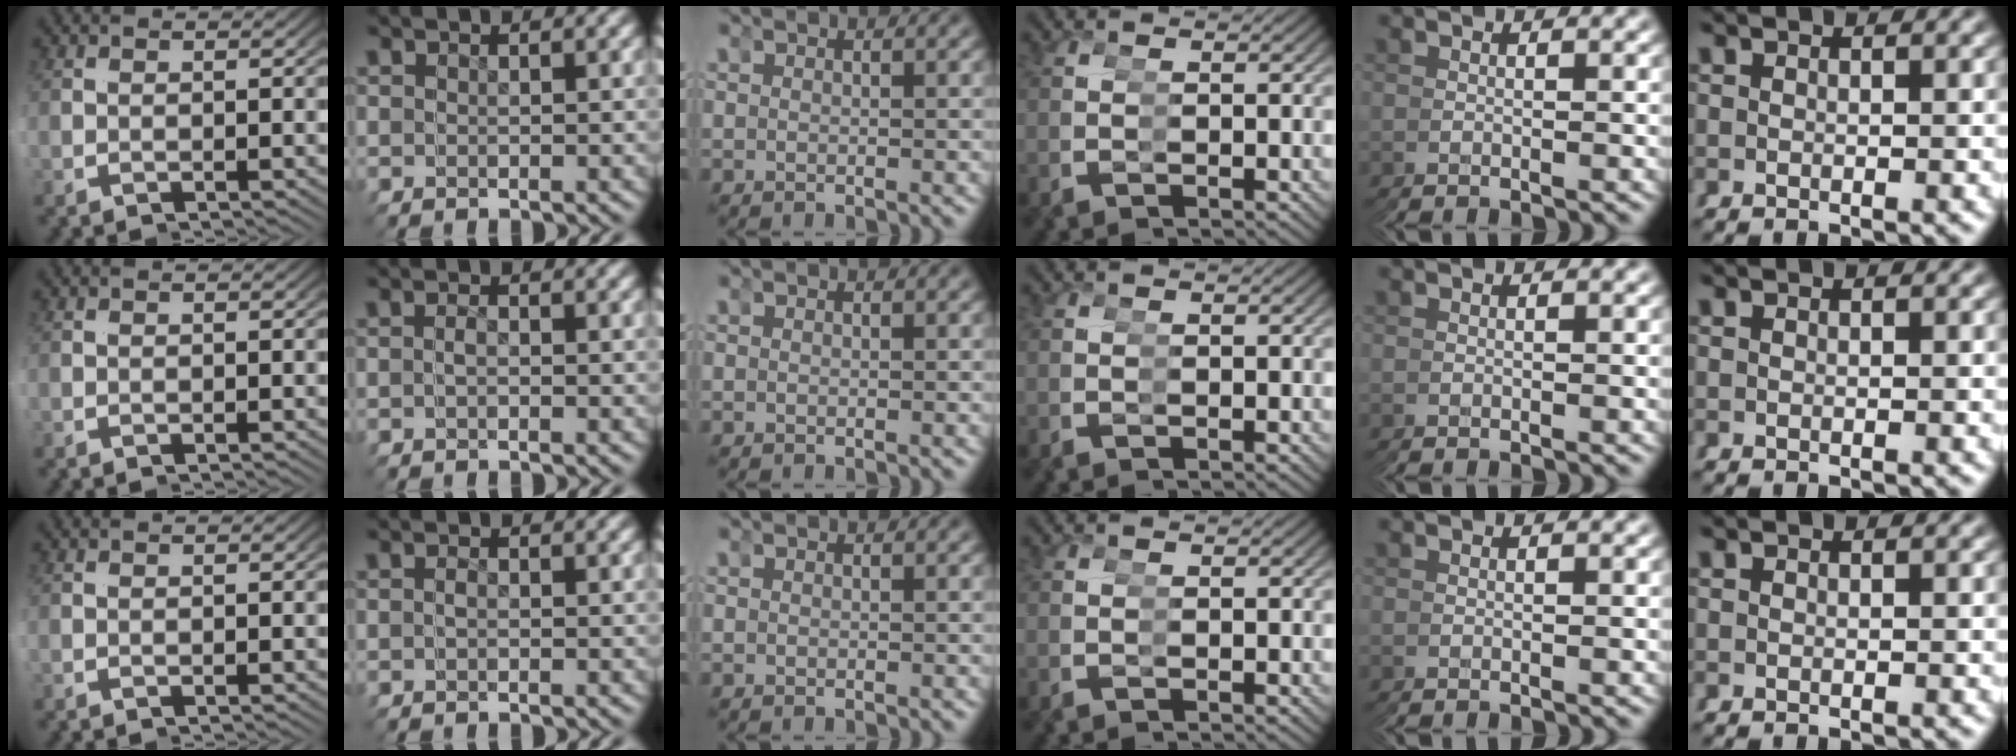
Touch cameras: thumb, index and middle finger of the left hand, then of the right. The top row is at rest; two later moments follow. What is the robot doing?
{"motion": "reach", "object": "condiment"}